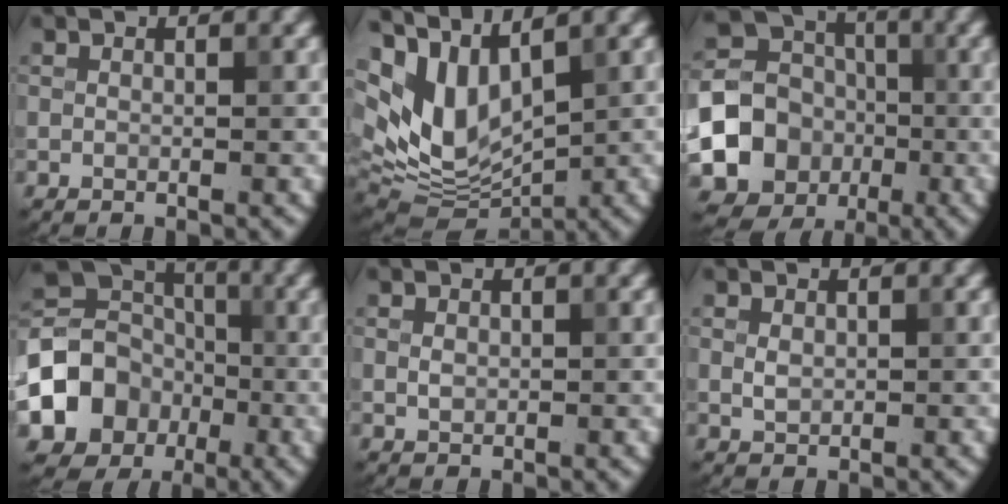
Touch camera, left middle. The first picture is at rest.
{"total": 7.4, "force": [2.9, 4.0, 5.6], "torque": [-0.120, -0.010, 0.064]}
{"total": 16.5, "force": [-4.2, 15.3, 4.4], "torque": [-0.120, -0.021, -0.096]}
{"total": 8.1, "force": [-2.5, 6.8, 3.7], "torque": [-0.058, 0.003, -0.059]}
{"total": 0.8, "force": [0.1, 0.6, 0.5], "torque": [-0.010, -0.001, 0.003]}
{"total": 1.0, "force": [0.2, 0.8, 0.7], "torque": [-0.015, -0.001, 0.006]}